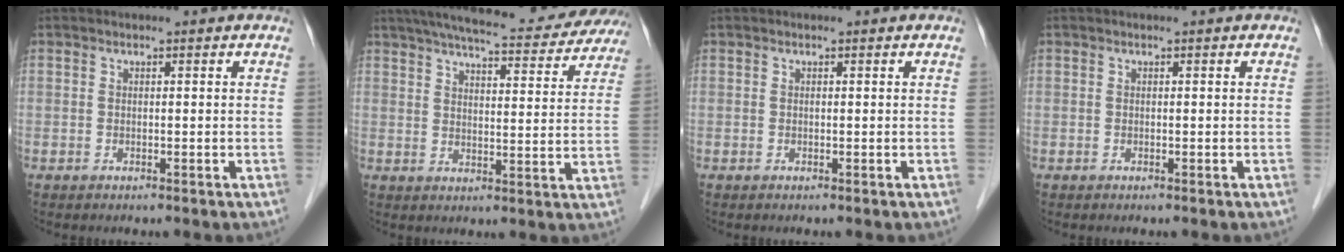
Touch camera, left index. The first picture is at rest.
{"total": 20.9, "force": [18.7, 3.3, 8.8], "torque": [-0.137, -0.001, 0.233]}
{"total": 0.0}
{"total": 0.0}